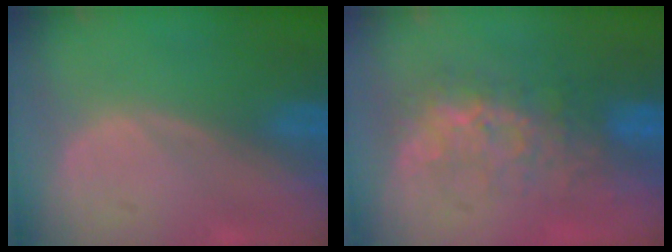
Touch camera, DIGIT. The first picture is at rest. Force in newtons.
{"total": 7.7, "press": 7.3, "slide": 2.3}